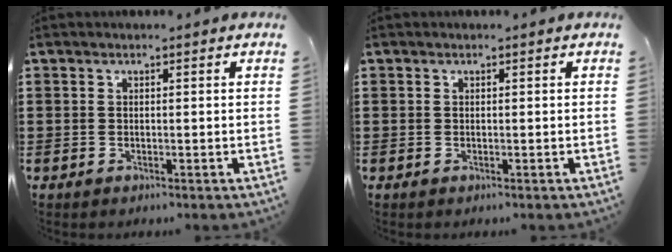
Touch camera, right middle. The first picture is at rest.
{"total": 0.0}